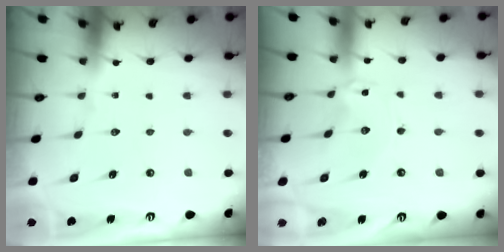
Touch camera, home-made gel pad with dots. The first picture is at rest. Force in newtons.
{"total": 0.0}